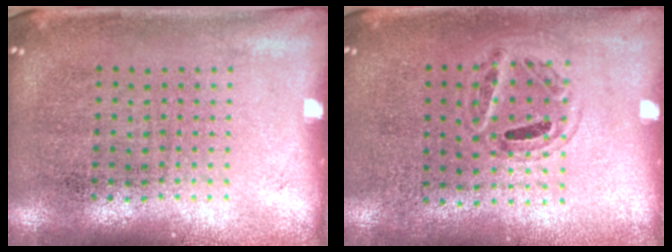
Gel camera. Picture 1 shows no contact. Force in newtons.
{"total": 1.0, "press": 0.8, "slide": 0.6}